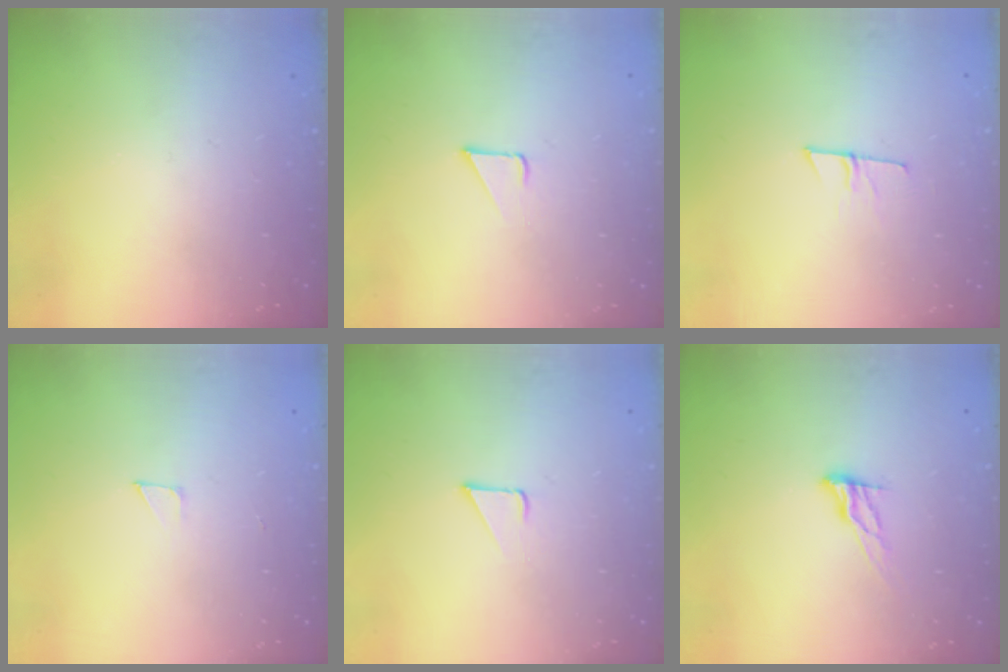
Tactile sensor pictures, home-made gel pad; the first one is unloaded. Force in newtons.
{"total": 2.8, "press": 2.8, "slide": 0.2}
{"total": 6.0, "press": 5.9, "slide": 1.0}
{"total": 3.2, "press": 3.2, "slide": 0.3}
{"total": 2.8, "press": 2.8, "slide": 0.2}
{"total": 9.2, "press": 8.9, "slide": 2.5}